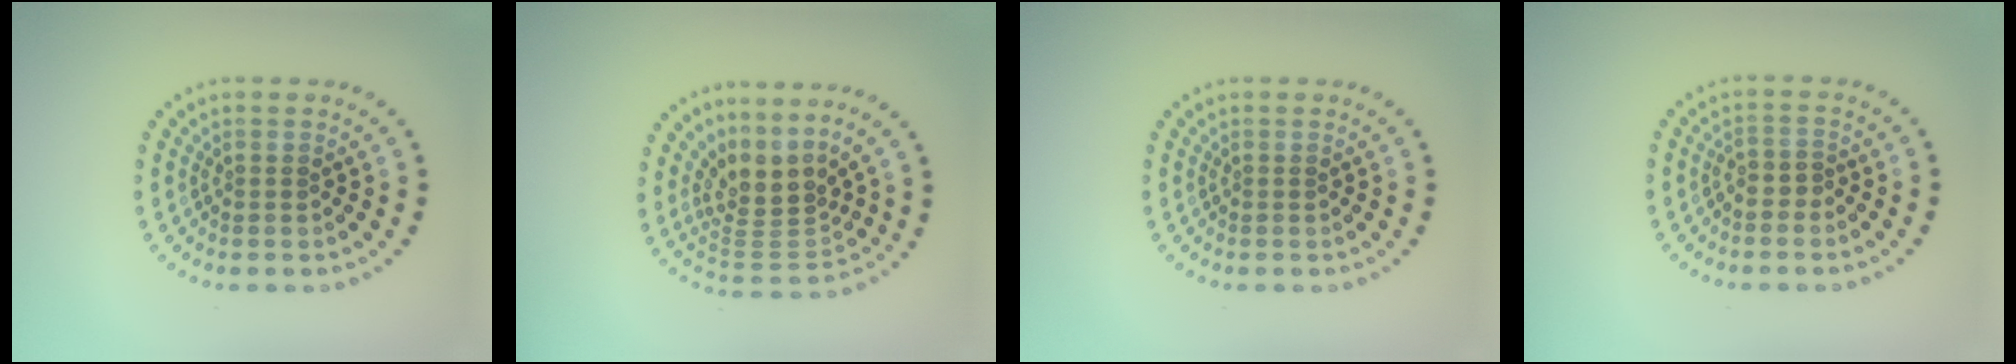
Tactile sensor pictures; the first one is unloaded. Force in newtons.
{"total": 3.9, "press": 2.5, "slide": 3.0}
{"total": 0.0}
{"total": 1.2, "press": 0.9, "slide": 0.7}